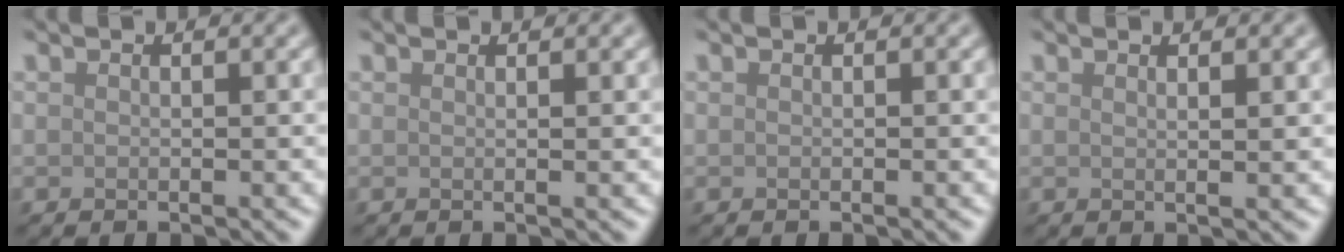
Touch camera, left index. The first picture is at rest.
{"total": 1.3, "force": [0.5, 0.5, 1.1], "torque": [-0.007, 0.002, -0.002]}
{"total": 0.0}
{"total": 2.0, "force": [1.0, 0.7, 1.6], "torque": [-0.019, 0.003, 0.000]}